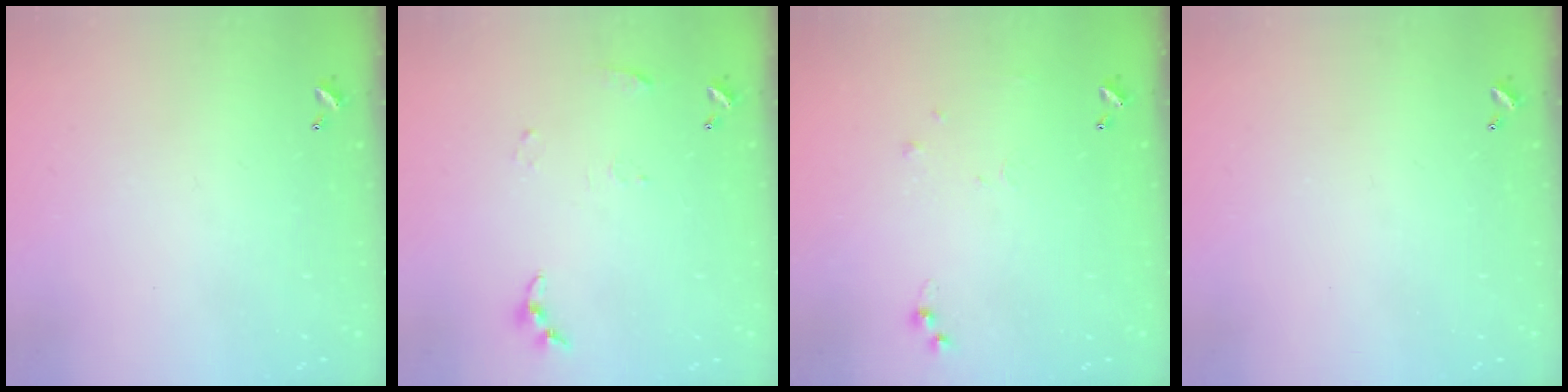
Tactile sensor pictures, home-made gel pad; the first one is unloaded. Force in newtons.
{"total": 6.4, "press": 6.4, "slide": 0.7}
{"total": 5.1, "press": 5.1, "slide": 0.6}
{"total": 0.0}